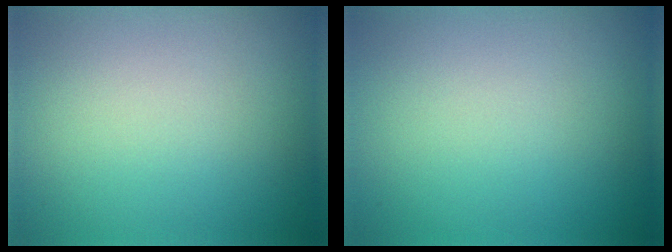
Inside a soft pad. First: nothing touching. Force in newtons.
{"total": 0.0}